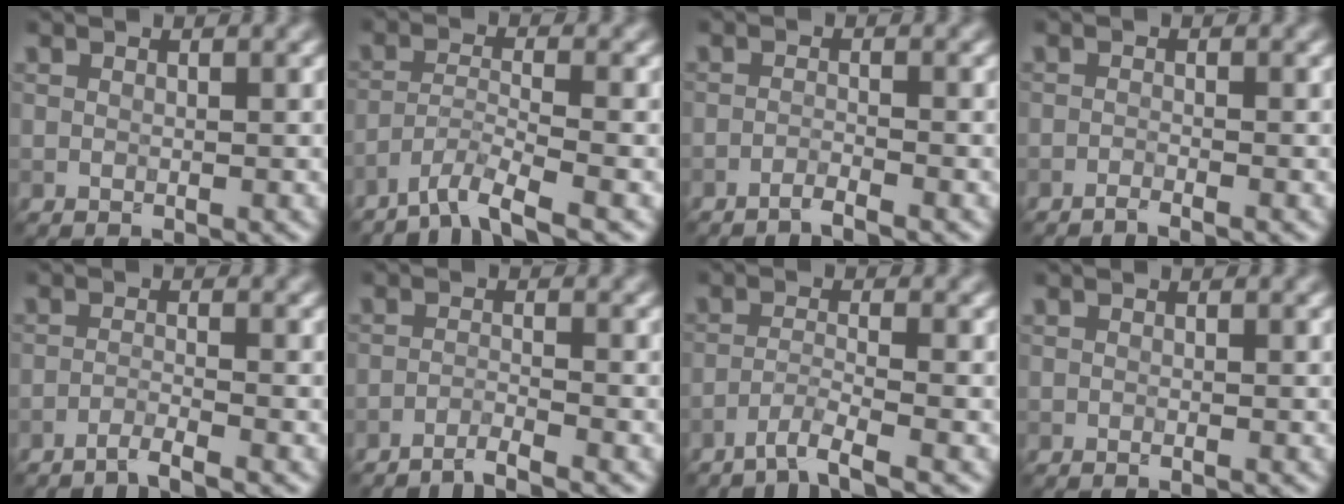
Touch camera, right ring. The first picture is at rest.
{"total": 4.2, "force": [-3.3, 0.4, 2.5], "torque": [-0.046, 0.000, -0.075]}
{"total": 1.4, "force": [-1.2, 0.0, 0.8], "torque": [-0.011, 0.002, -0.032]}
{"total": 1.2, "force": [-1.0, 0.1, 0.6], "torque": [-0.007, -0.002, -0.026]}
{"total": 1.8, "force": [-1.4, 0.0, 1.0], "torque": [-0.014, 0.003, -0.040]}
{"total": 1.9, "force": [-1.6, 0.1, 1.0], "torque": [-0.011, 0.003, -0.045]}
{"total": 2.8, "force": [-2.1, 0.1, 1.8], "torque": [-0.031, 0.001, -0.053]}
{"total": 0.0}